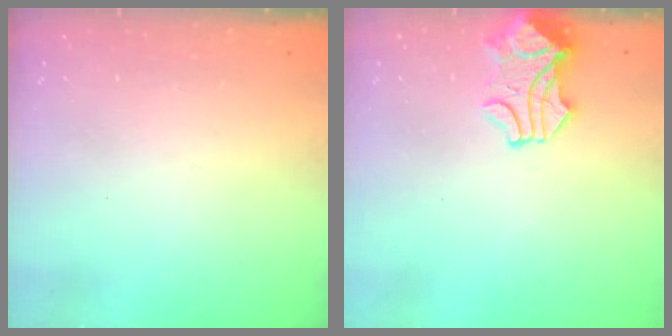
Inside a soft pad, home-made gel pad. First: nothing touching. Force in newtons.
{"total": 1.0, "press": 0.8, "slide": 0.6}